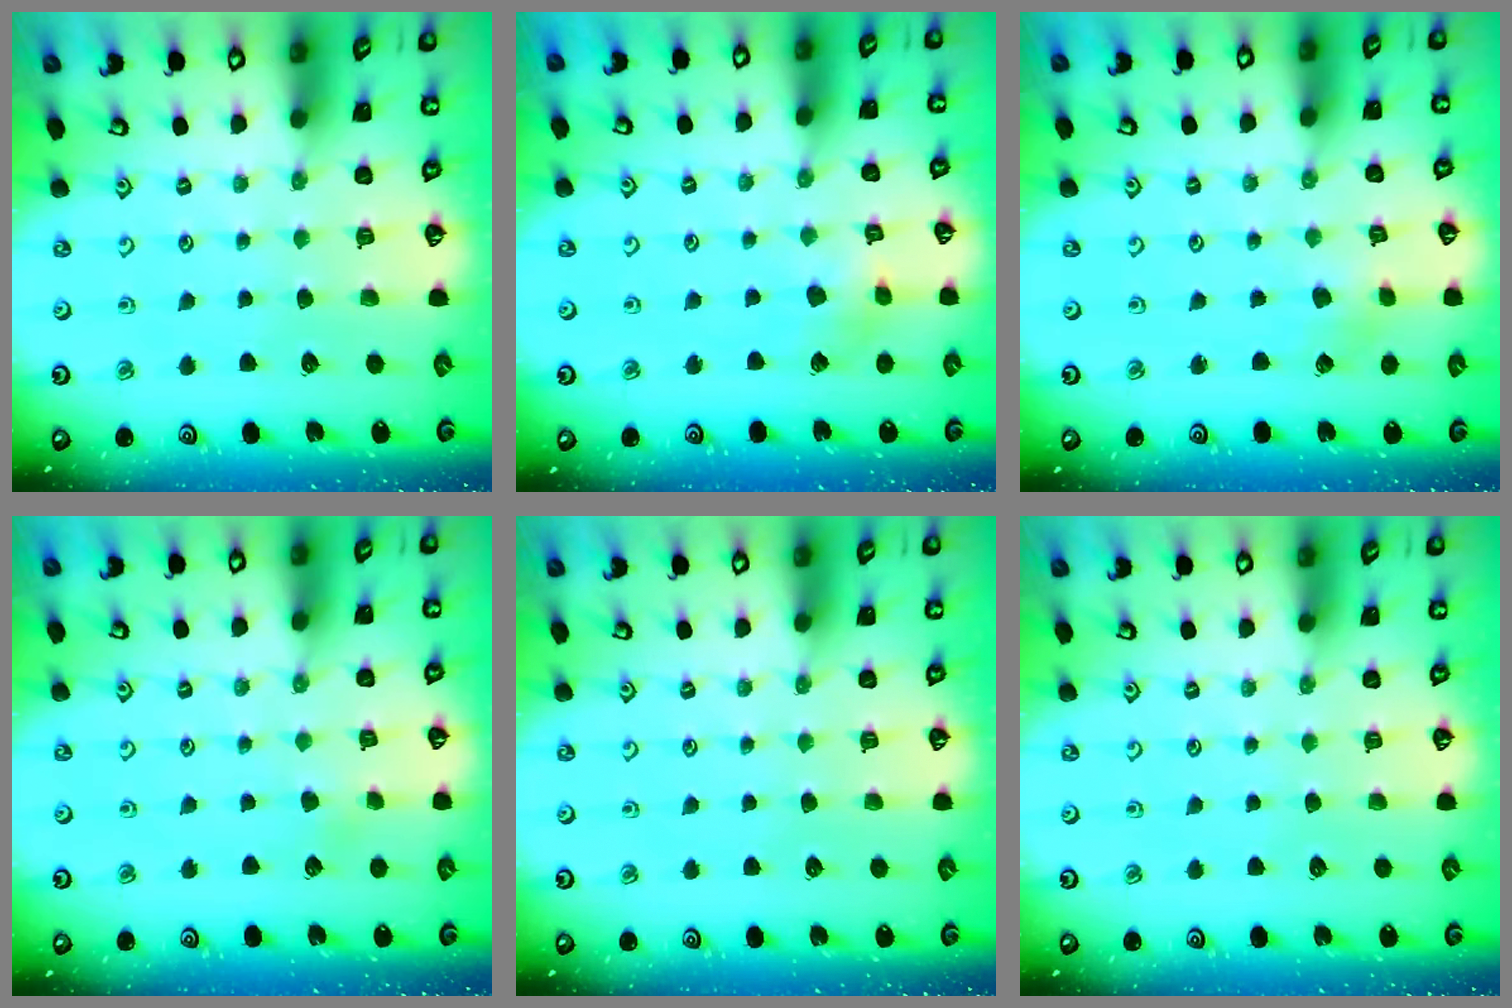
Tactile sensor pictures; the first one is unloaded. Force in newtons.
{"total": 4.8, "press": 4.8, "slide": 0.5}
{"total": 1.7, "press": 1.7, "slide": 0.2}
{"total": 2.4, "press": 2.4, "slide": 0.3}
{"total": 0.0}
{"total": 0.0}